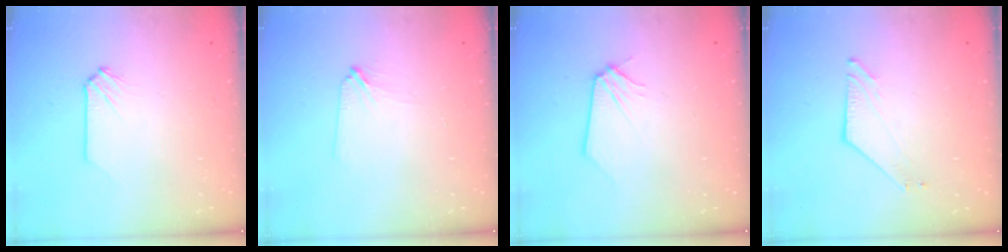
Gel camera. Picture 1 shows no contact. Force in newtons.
{"total": 1.8, "press": 1.7, "slide": 0.4}
{"total": 0.0}
{"total": 3.4, "press": 3.4, "slide": 0.1}